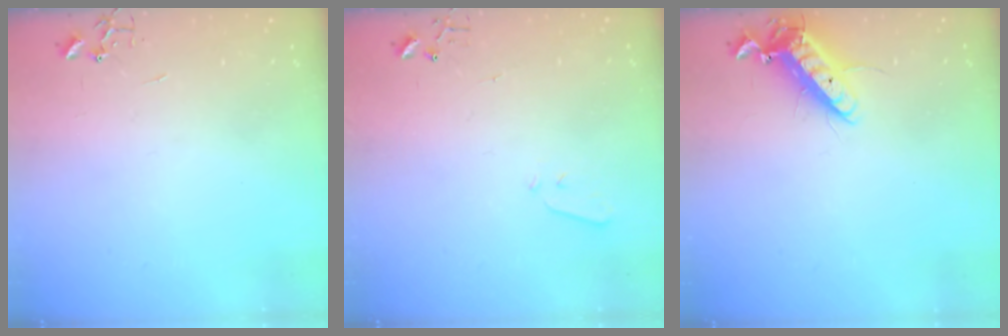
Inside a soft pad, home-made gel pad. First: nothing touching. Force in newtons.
{"total": 3.3, "press": 3.2, "slide": 0.6}
{"total": 13.1, "press": 13.0, "slide": 2.3}